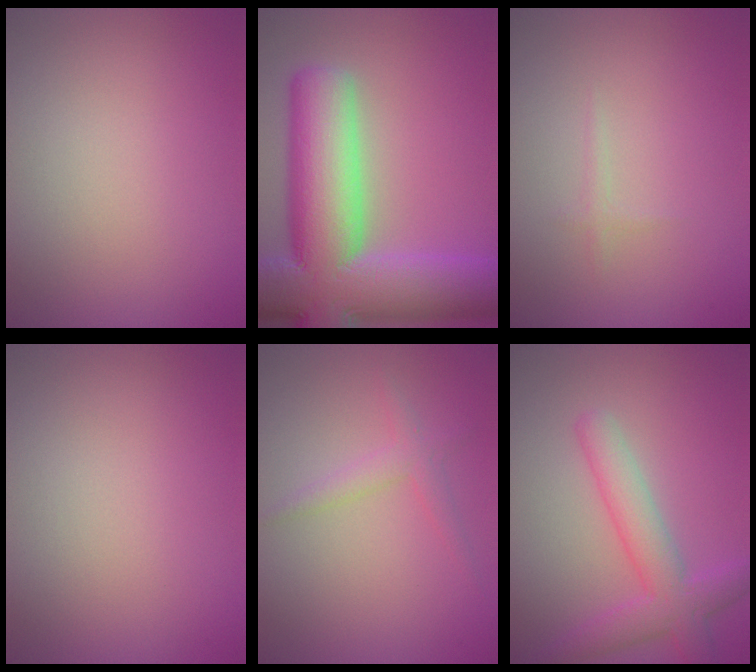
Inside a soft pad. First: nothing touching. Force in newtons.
{"total": 15.9, "press": 15.9, "slide": 1.0}
{"total": 0.6, "press": 0.6, "slide": 0.0}
{"total": 0.0}
{"total": 1.8, "press": 1.8, "slide": 0.0}
{"total": 4.5, "press": 4.5, "slide": 0.3}